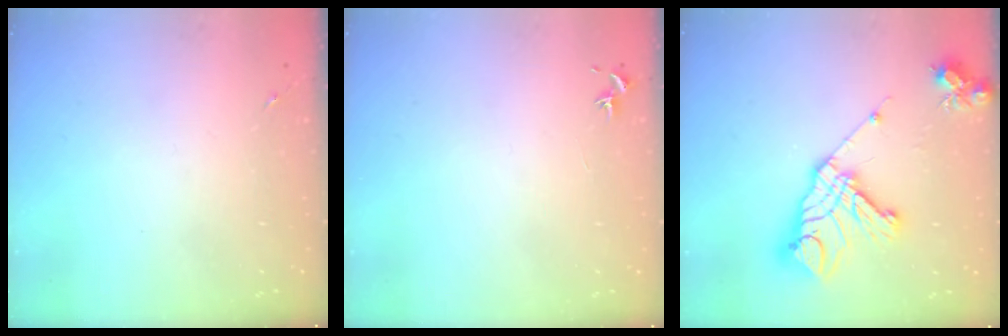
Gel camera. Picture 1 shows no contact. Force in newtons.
{"total": 0.7, "press": 0.7, "slide": 0.3}
{"total": 19.8, "press": 19.6, "slide": 2.6}